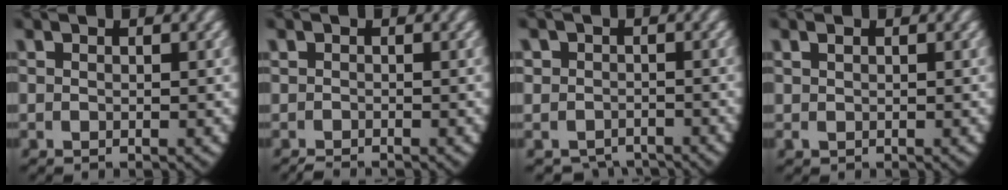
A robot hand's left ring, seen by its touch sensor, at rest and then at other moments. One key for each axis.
{"total": 0.9, "fx": -0.8, "fy": 0.3, "fz": 0.0, "tx": -0.006, "ty": -0.010, "tz": -0.010}
{"total": 4.7, "fx": -3.4, "fy": 3.1, "fz": 0.7, "tx": -0.009, "ty": -0.017, "tz": -0.054}
{"total": 0.6, "fx": 0.1, "fy": 0.5, "fz": 0.3, "tx": -0.015, "ty": -0.008, "tz": 0.012}